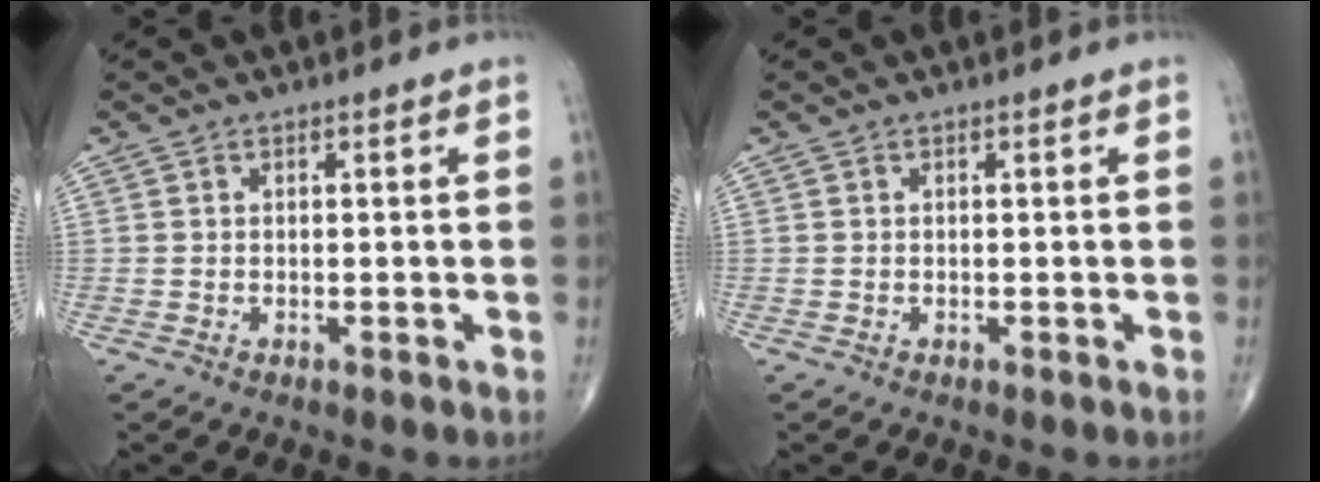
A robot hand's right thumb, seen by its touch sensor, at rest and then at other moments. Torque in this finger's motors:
{"motor_torque": [0.00, 0.00, 0.00, 0.00, 0.00]}